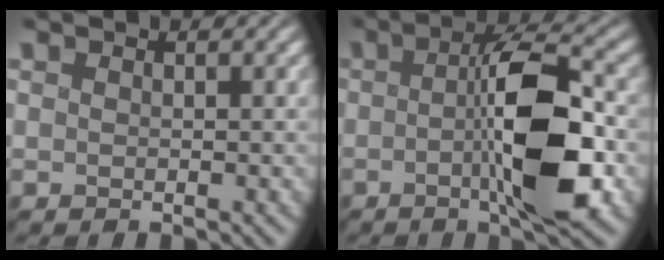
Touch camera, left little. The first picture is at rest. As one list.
[{"total": 8.5, "force": [-1.9, 1.7, 8.2], "torque": [-0.135, 0.005, -0.019]}]